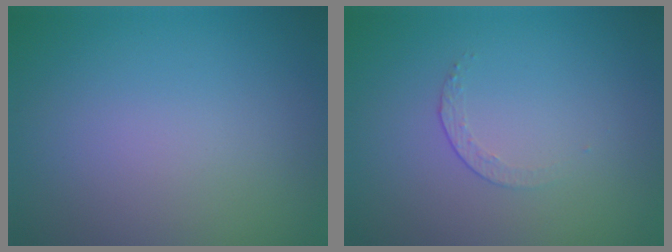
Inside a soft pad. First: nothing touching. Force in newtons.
{"total": 1.2, "press": 0.5, "slide": 1.1}